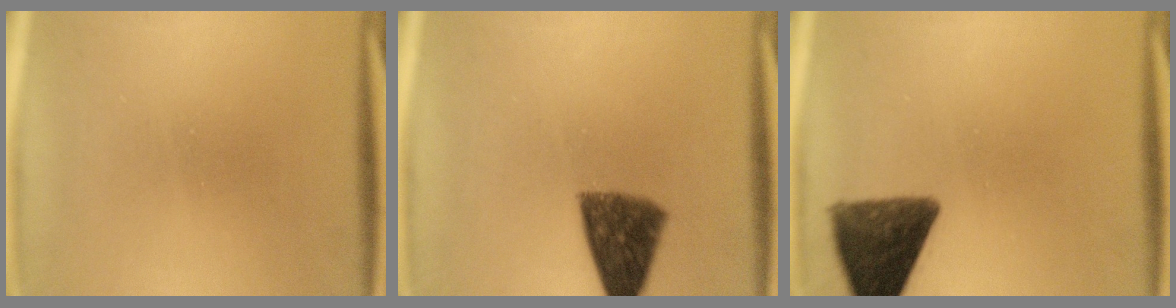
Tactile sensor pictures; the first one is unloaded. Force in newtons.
{"total": 9.2}
{"total": 11.4}